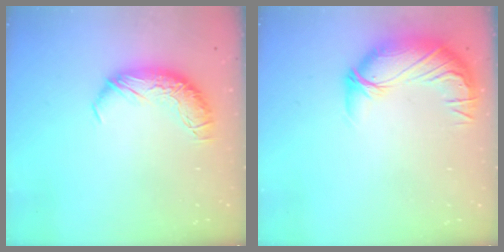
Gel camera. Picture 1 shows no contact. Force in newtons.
{"total": 2.8, "press": 0.0, "slide": 2.8}